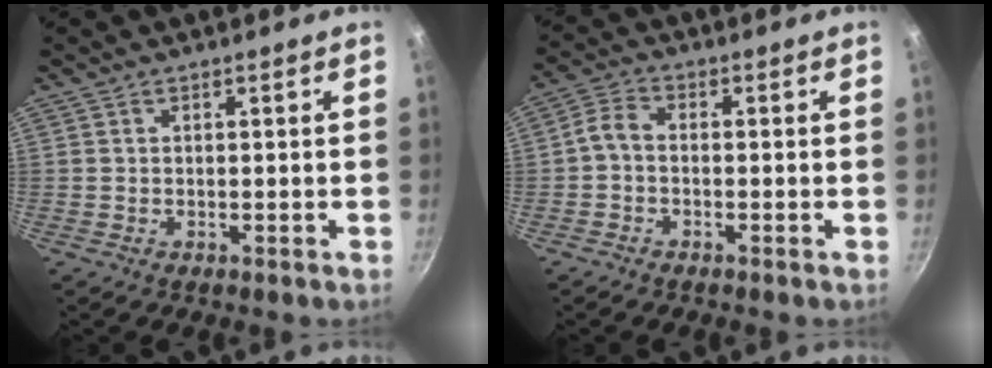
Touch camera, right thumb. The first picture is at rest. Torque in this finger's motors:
{"motor_torque": [0.80, 0.75, 0.70, -0.44, 0.00]}